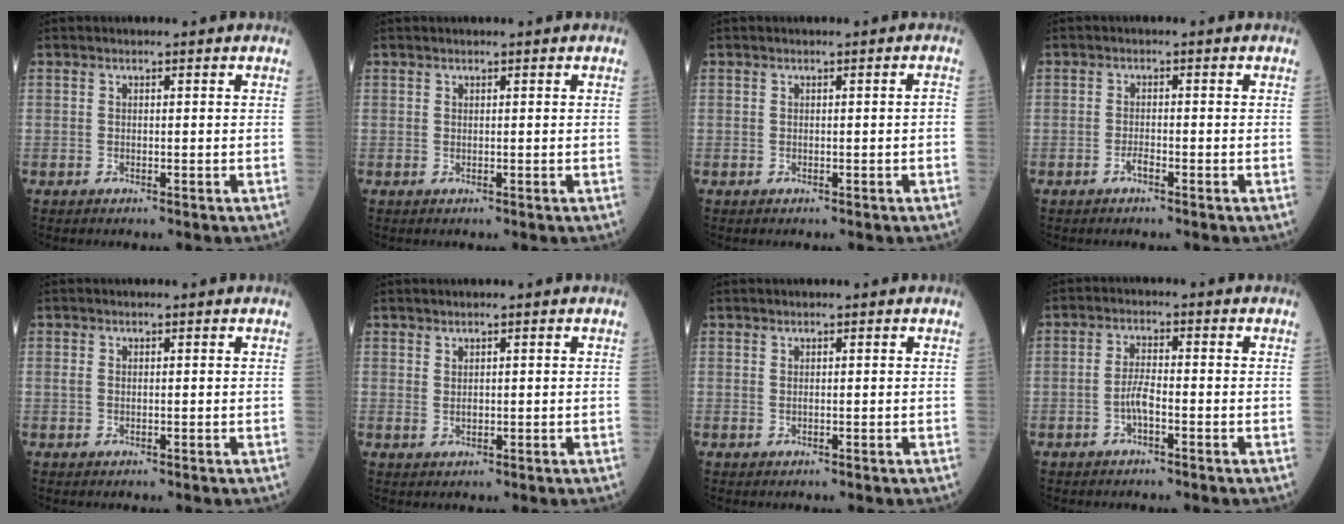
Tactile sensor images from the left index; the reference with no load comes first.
{"total": 0.0}
{"total": 0.7, "force": [-0.3, 0.0, 0.6], "torque": [-0.005, 0.001, -0.002]}
{"total": 1.2, "force": [-1.0, 0.2, 0.7], "torque": [-0.015, 0.001, -0.017]}
{"total": 0.6, "force": [0.0, 0.3, 0.5], "torque": [-0.015, 0.000, 0.002]}
{"total": 0.9, "force": [0.4, 0.5, 0.7], "torque": [-0.015, 0.001, 0.013]}
{"total": 0.0}
{"total": 3.0, "force": [-1.3, 0.6, 2.6], "torque": [-0.054, 0.003, -0.028]}